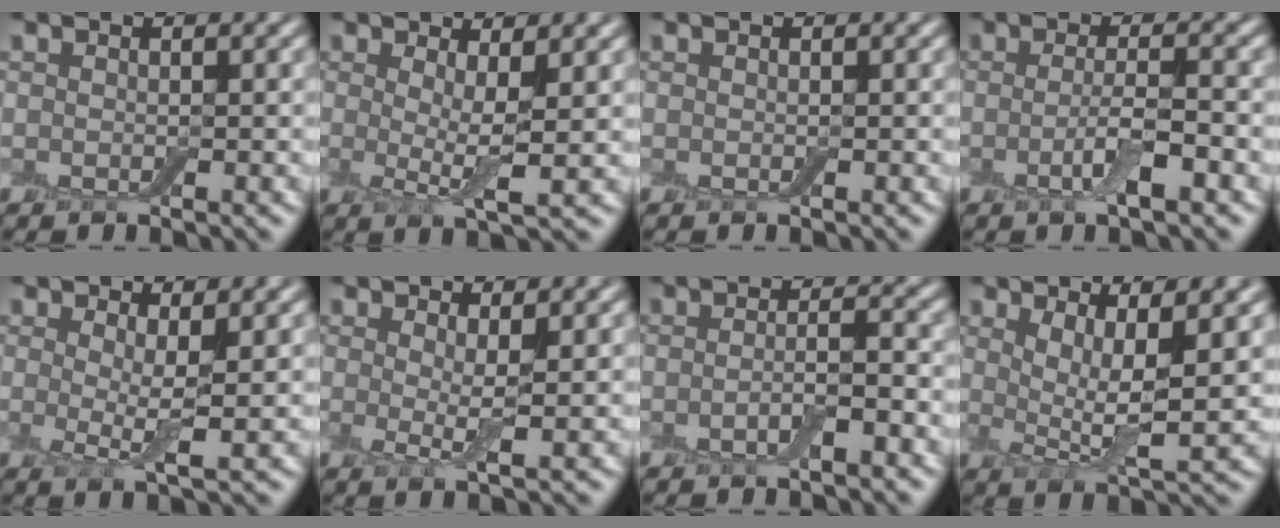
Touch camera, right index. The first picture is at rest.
{"total": 3.3, "force": [0.8, 0.7, 3.2], "torque": [-0.050, -0.012, 0.012]}
{"total": 0.0}
{"total": 3.3, "force": [-0.8, 0.7, 3.1], "torque": [-0.060, -0.004, -0.019]}
{"total": 3.0, "force": [0.8, 0.6, 2.8], "torque": [-0.047, -0.013, 0.012]}
{"total": 2.4, "force": [0.7, 0.4, 2.2], "torque": [-0.042, -0.013, 0.012]}
{"total": 2.2, "force": [-0.8, 0.4, 1.9], "torque": [-0.035, 0.004, -0.019]}
{"total": 5.6, "force": [2.2, 1.5, 5.0], "torque": [-0.085, -0.010, 0.037]}